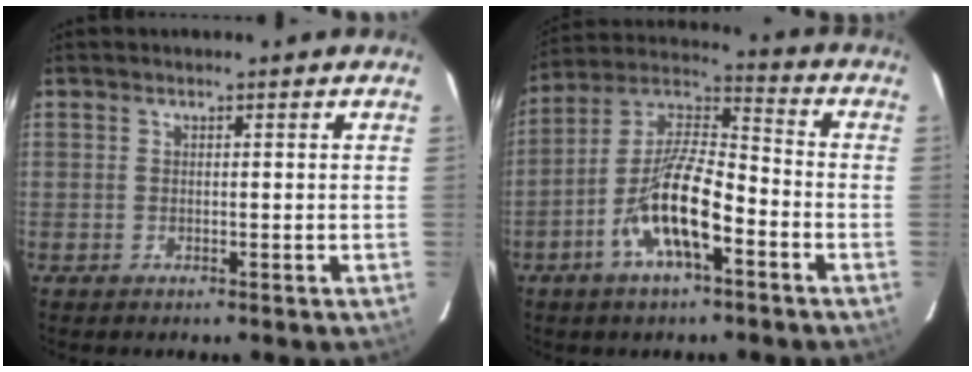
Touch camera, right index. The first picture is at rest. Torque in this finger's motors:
{"motor_torque": [1.40, -0.74, 1.06, 0.21]}